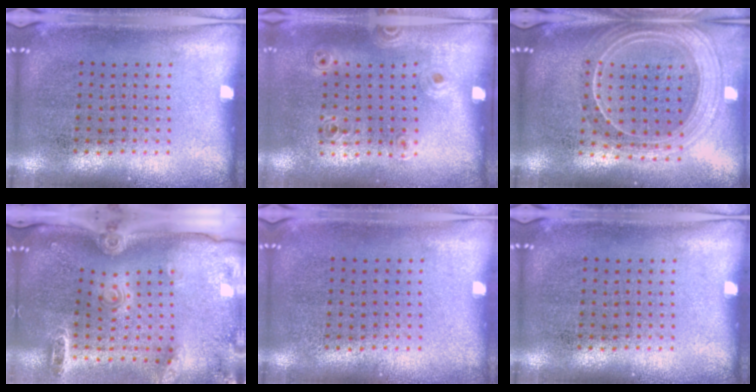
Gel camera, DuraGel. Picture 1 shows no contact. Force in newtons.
{"total": 1.1, "press": 0.9, "slide": 0.6}
{"total": 2.2, "press": 1.9, "slide": 1.0}
{"total": 2.8, "press": 2.1, "slide": 1.9}
{"total": 0.0}
{"total": 0.0}